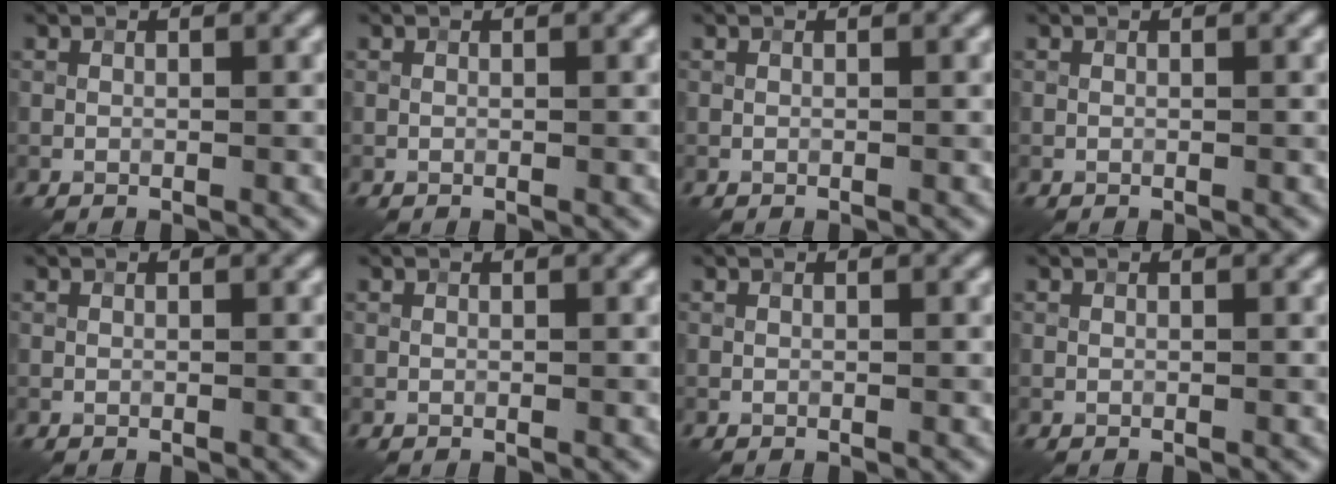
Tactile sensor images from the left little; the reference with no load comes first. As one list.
[{"total": 0.0}, {"total": 0.0}, {"total": 0.0}, {"total": 0.0}, {"total": 0.0}, {"total": 0.0}, {"total": 0.0}]